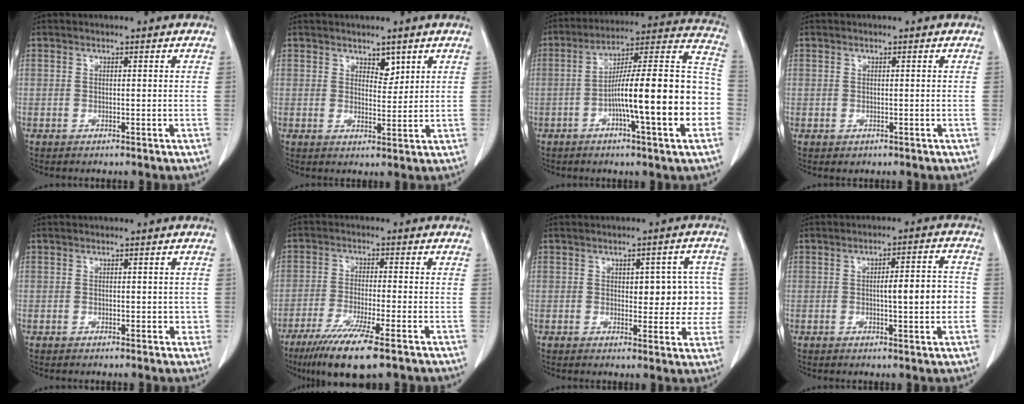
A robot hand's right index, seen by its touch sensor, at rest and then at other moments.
{"total": 2.6, "force": [1.8, 1.3, 1.4], "torque": [-0.017, -0.005, 0.033]}
{"total": 20.7, "force": [-4.8, 1.7, 20.0], "torque": [-0.250, 0.028, -0.071]}
{"total": 0.5, "force": [-0.1, 0.5, 0.0], "torque": [0.001, 0.004, -0.002]}
{"total": 2.0, "force": [0.0, 1.3, 1.5], "torque": [-0.012, 0.003, 0.001]}
{"total": 9.8, "force": [-6.3, 0.3, 7.5], "torque": [-0.133, -0.026, -0.103]}
{"total": 7.9, "force": [0.7, 3.9, 6.9], "torque": [-0.064, 0.021, 0.014]}
{"total": 7.4, "force": [-0.6, 1.2, 7.2], "torque": [-0.102, 0.014, -0.006]}